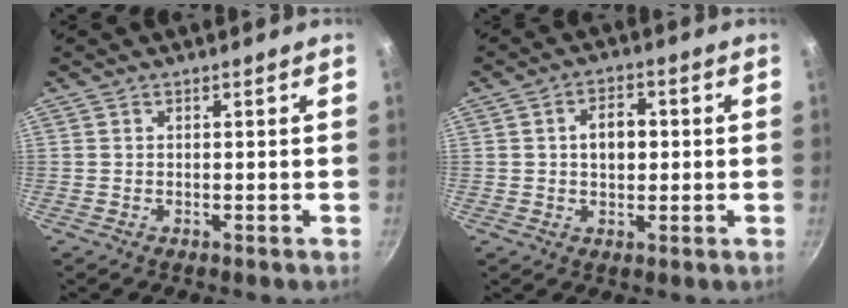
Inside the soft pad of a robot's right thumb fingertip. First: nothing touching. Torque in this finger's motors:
{"motor_torque": [-0.39, 0.50, 0.24, 0.44, 0.12]}